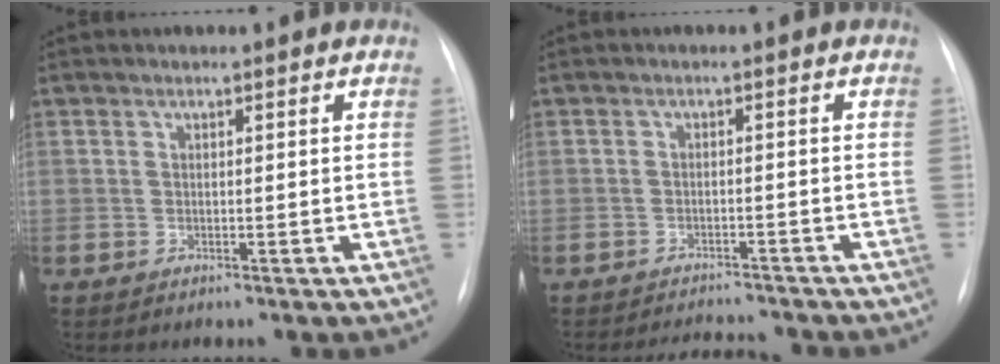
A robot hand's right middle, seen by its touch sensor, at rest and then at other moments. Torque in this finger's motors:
{"motor_torque": [0.02, -0.02, 0.01, 0.00]}